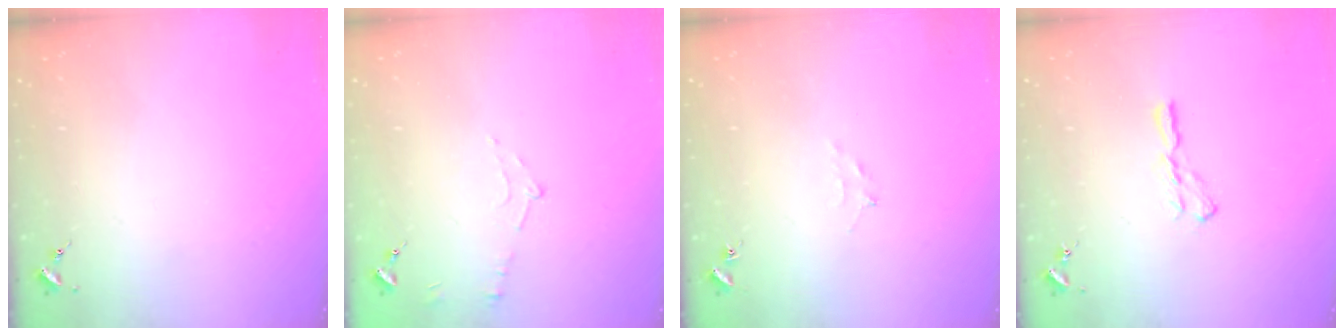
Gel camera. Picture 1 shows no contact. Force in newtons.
{"total": 5.4, "press": 5.4, "slide": 0.7}
{"total": 5.3, "press": 5.1, "slide": 1.0}
{"total": 5.8, "press": 5.8, "slide": 0.5}